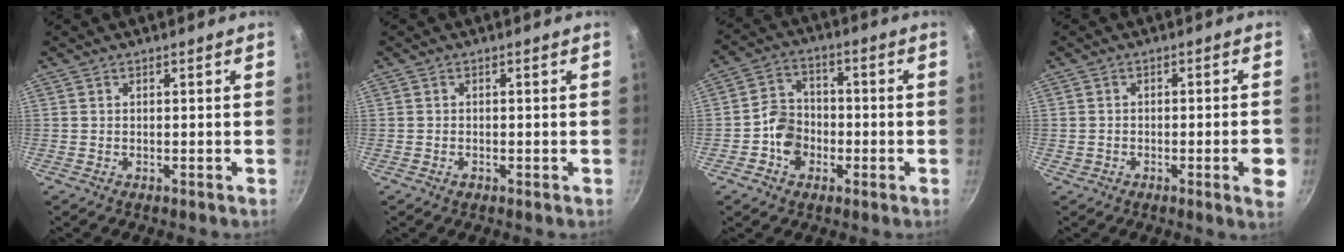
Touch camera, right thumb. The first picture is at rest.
{"total": 0.9, "force": [-0.4, 0.6, 0.5], "torque": [-0.007, 0.001, -0.008]}
{"total": 7.8, "force": [-2.3, 6.5, 3.7], "torque": [-0.035, 0.024, -0.051]}
{"total": 5.0, "force": [-1.5, 1.1, 4.6], "torque": [-0.050, 0.009, -0.019]}